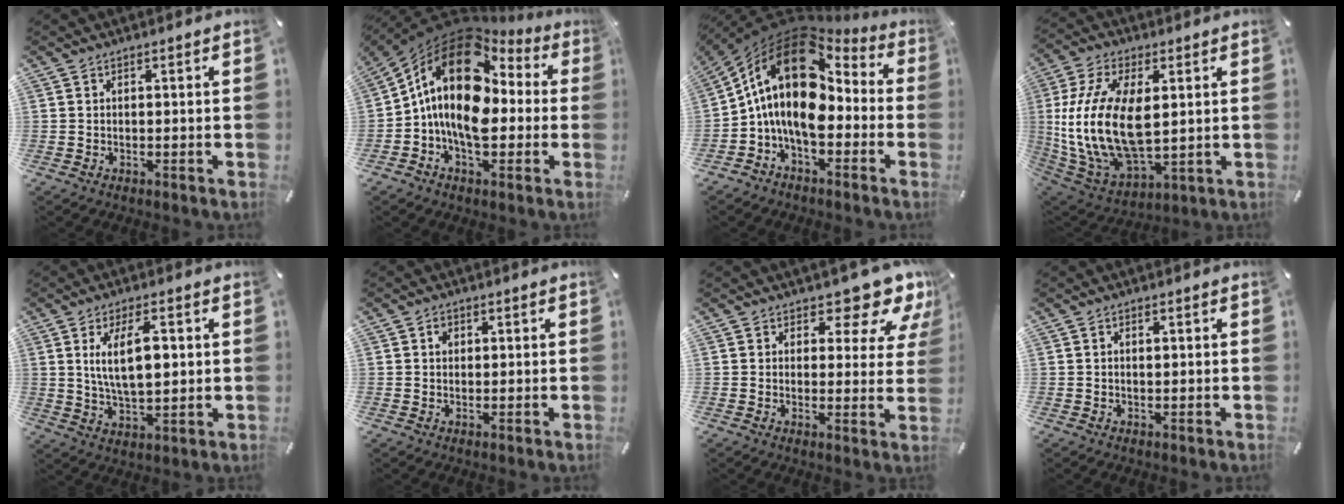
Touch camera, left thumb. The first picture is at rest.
{"total": 19.1, "force": [1.4, 12.4, 14.5], "torque": [-0.285, -0.001, 0.019]}
{"total": 18.6, "force": [0.4, 11.4, 14.6], "torque": [-0.297, 0.000, 0.000]}
{"total": 18.8, "force": [1.7, 10.8, 15.3], "torque": [-0.346, -0.010, 0.033]}
{"total": 10.4, "force": [2.3, 4.6, 9.1], "torque": [-0.167, -0.004, 0.031]}
{"total": 1.6, "force": [0.5, 1.4, 0.7], "torque": [0.000, 0.000, 0.004]}
{"total": 10.1, "force": [7.3, 4.3, 5.5], "torque": [-0.058, -0.062, 0.121]}
{"total": 1.0, "force": [0.3, 0.5, 0.8], "torque": [-0.017, 0.003, 0.004]}